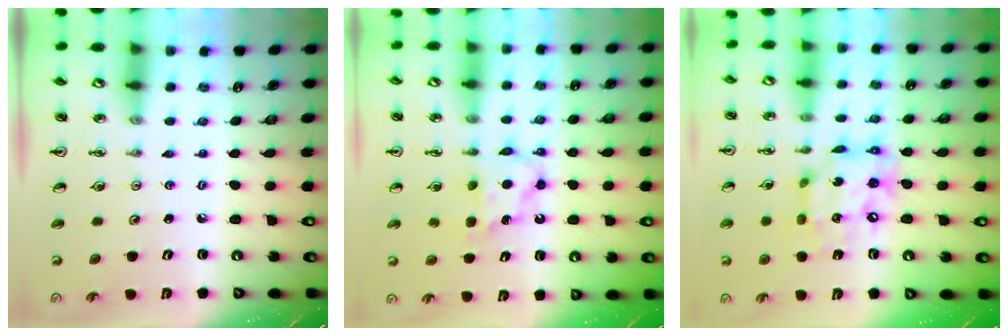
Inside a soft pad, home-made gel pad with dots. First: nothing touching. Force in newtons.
{"total": 6.7, "press": 6.7, "slide": 0.3}
{"total": 14.0, "press": 13.9, "slide": 1.5}